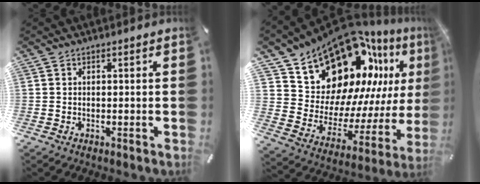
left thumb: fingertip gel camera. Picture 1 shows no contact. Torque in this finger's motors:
{"motor_torque": [2.51, 2.50, 1.51, -1.26, 0.52]}